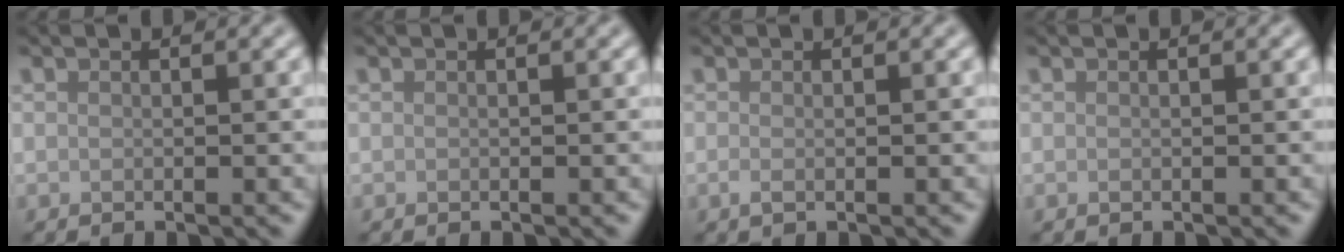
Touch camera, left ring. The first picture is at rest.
{"total": 0.0}
{"total": 0.7, "force": [-0.1, 0.3, 0.6], "torque": [-0.013, -0.004, -0.003]}
{"total": 0.0}